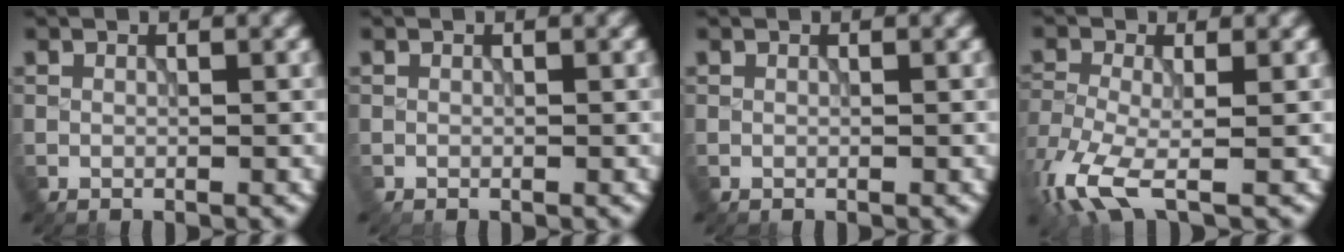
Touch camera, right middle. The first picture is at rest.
{"total": 0.0}
{"total": 0.0}
{"total": 6.4, "force": [-3.5, 2.6, 4.7], "torque": [-0.112, -0.012, -0.079]}